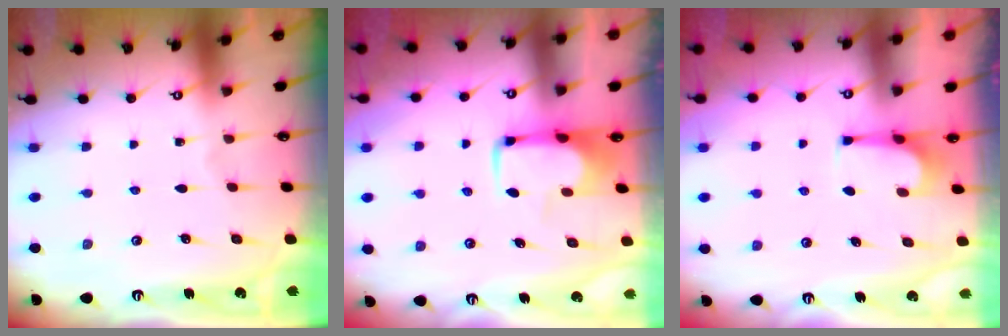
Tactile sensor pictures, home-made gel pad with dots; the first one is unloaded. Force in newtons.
{"total": 2.0, "press": 1.9, "slide": 0.4}
{"total": 1.4, "press": 1.4, "slide": 0.4}